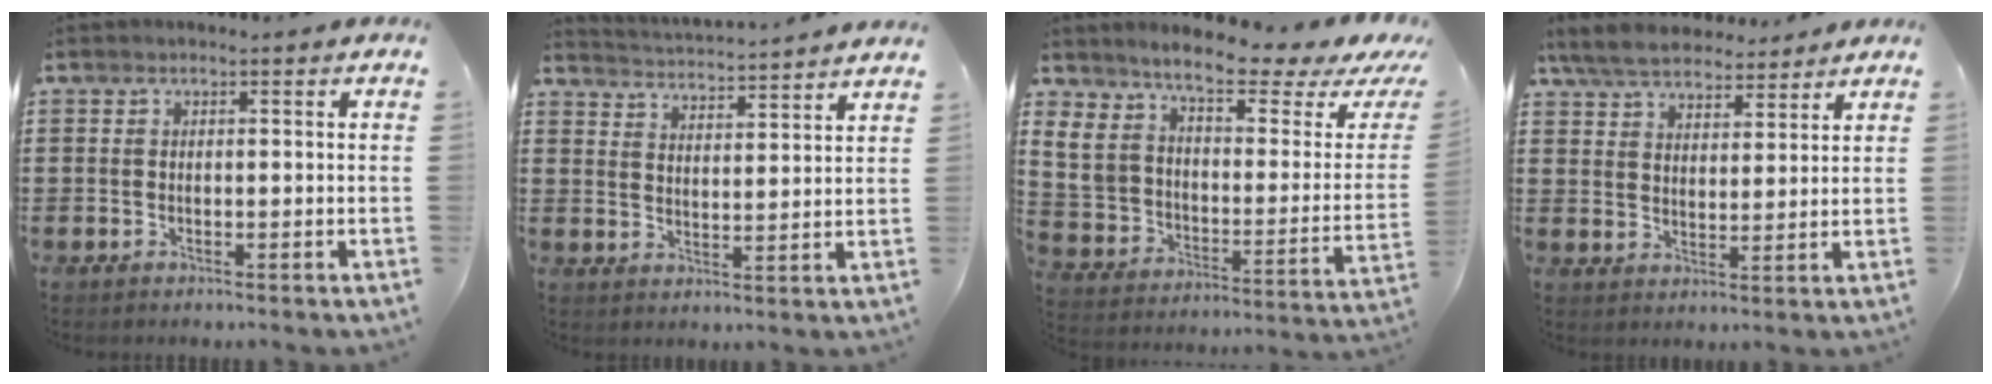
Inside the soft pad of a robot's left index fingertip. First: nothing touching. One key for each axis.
{"total": 3.4, "fx": 3.2, "fy": -1.0, "fz": -0.4, "tx": -0.011, "ty": -0.031, "tz": 0.052}
{"total": 5.7, "fx": 3.9, "fy": 2.0, "fz": 3.6, "tx": -0.090, "ty": -0.028, "tz": 0.062}
{"total": 6.2, "fx": 5.6, "fy": 2.0, "fz": 1.8, "tx": -0.057, "ty": -0.011, "tz": 0.102}